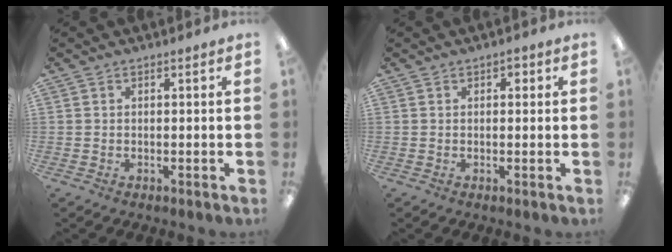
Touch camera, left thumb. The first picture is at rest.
{"total": 1.3, "force": [0.7, 0.8, 0.8], "torque": [-0.008, 0.001, 0.010]}